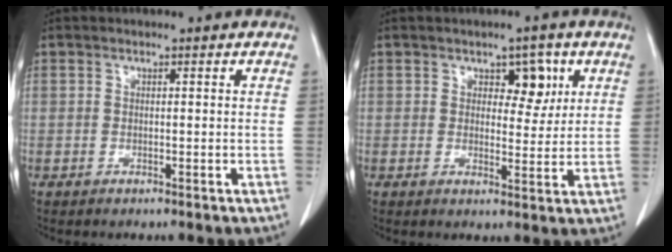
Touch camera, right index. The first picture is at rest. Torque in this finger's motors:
{"motor_torque": [0.10, 0.07, 0.07, 0.00]}